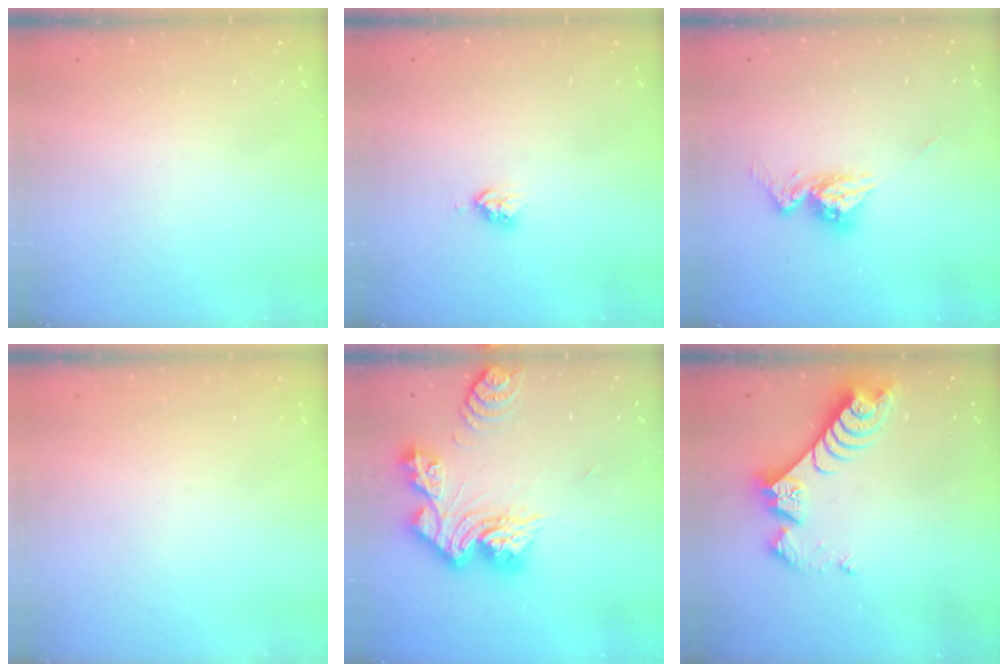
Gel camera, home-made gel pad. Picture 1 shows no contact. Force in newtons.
{"total": 4.0, "press": 3.9, "slide": 0.4}
{"total": 9.4, "press": 9.4, "slide": 0.8}
{"total": 0.0}
{"total": 14.3, "press": 14.2, "slide": 1.5}
{"total": 8.4, "press": 8.4, "slide": 0.3}